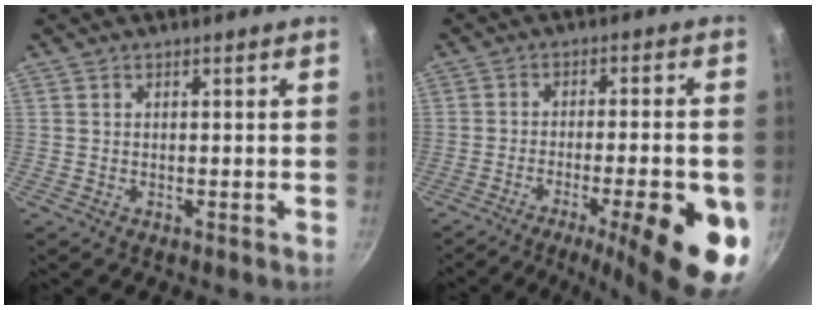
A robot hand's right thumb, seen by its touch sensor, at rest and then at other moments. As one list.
[{"total": 18.4, "force": [-7.0, 4.6, 16.3], "torque": [-0.204, 0.011, -0.097]}]